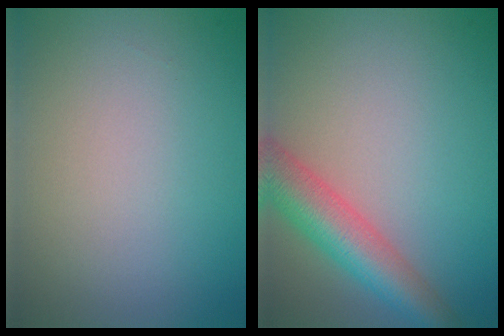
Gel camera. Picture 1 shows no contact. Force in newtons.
{"total": 5.7, "press": 5.7, "slide": 0.2}